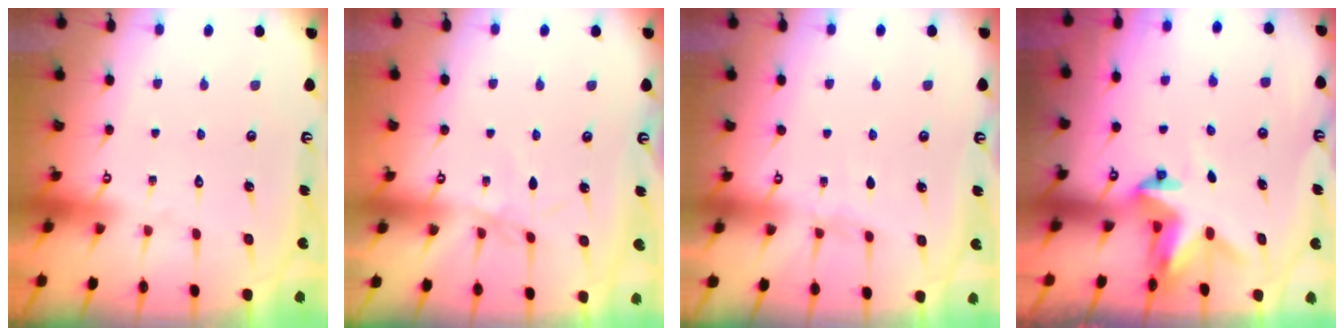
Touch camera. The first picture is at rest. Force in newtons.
{"total": 2.2, "press": 2.1, "slide": 0.3}
{"total": 3.4, "press": 3.3, "slide": 0.5}
{"total": 3.2, "press": 3.2, "slide": 0.1}